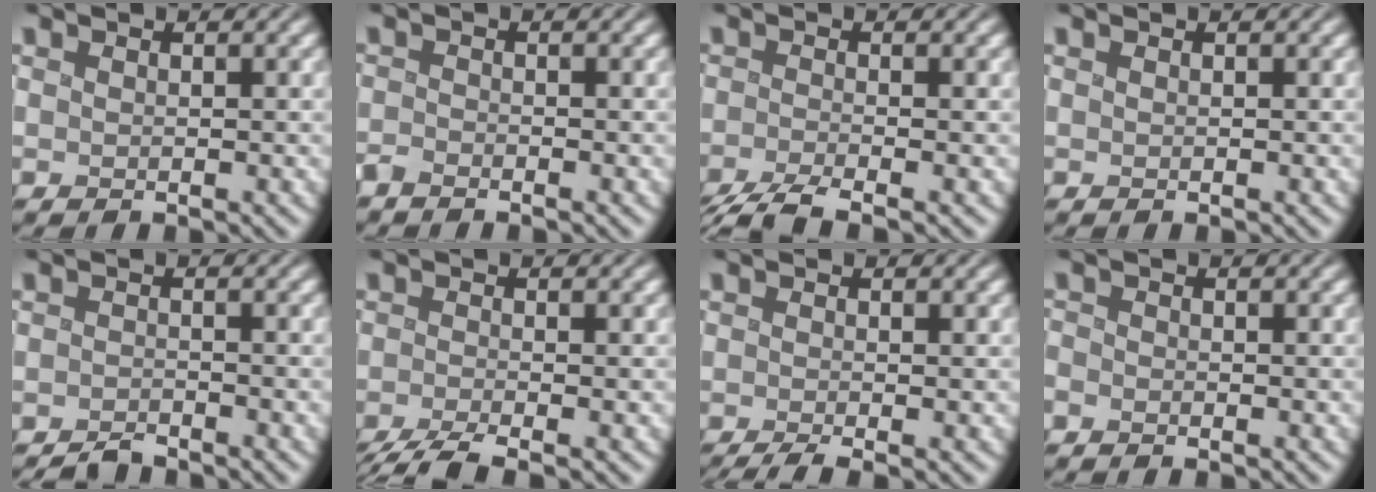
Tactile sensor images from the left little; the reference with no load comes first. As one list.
[{"total": 1.5, "force": [-1.5, 0.2, 0.1], "torque": [0.001, -0.002, -0.033]}, {"total": 3.7, "force": [-2.8, 0.6, 2.4], "torque": [-0.035, -0.007, -0.060]}, {"total": 0.0}, {"total": 1.8, "force": [-1.8, 0.2, 0.0], "torque": [0.005, -0.003, -0.040]}, {"total": 3.3, "force": [-2.5, 0.5, 2.1], "torque": [-0.028, -0.008, -0.055]}, {"total": 1.9, "force": [-1.2, 0.3, 1.4], "torque": [-0.021, -0.003, -0.026]}, {"total": 1.1, "force": [-0.9, 0.6, 0.2], "torque": [0.001, 0.001, -0.022]}]